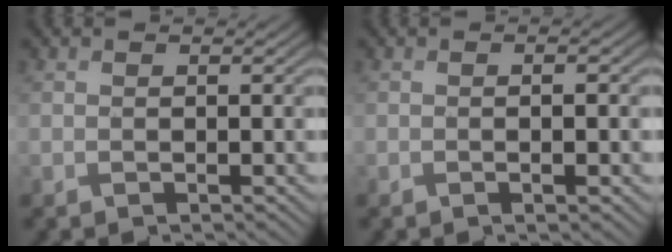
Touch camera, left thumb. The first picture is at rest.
{"total": 2.0, "force": [-0.3, 0.3, 2.0], "torque": [-0.035, 0.001, -0.006]}